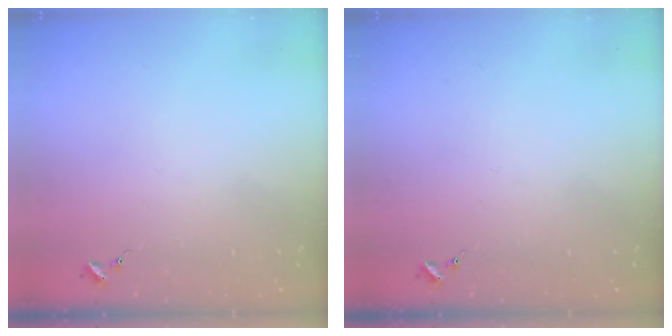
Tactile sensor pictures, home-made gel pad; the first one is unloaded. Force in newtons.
{"total": 0.0}